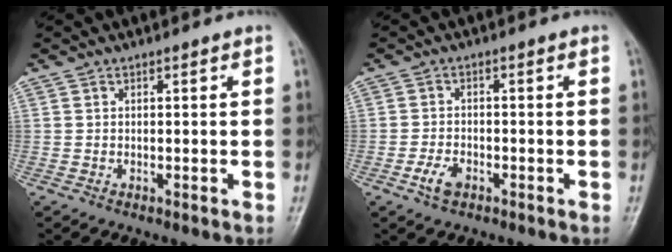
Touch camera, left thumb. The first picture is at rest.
{"total": 3.5, "force": [-1.8, 2.0, 2.1], "torque": [-0.042, 0.009, -0.034]}